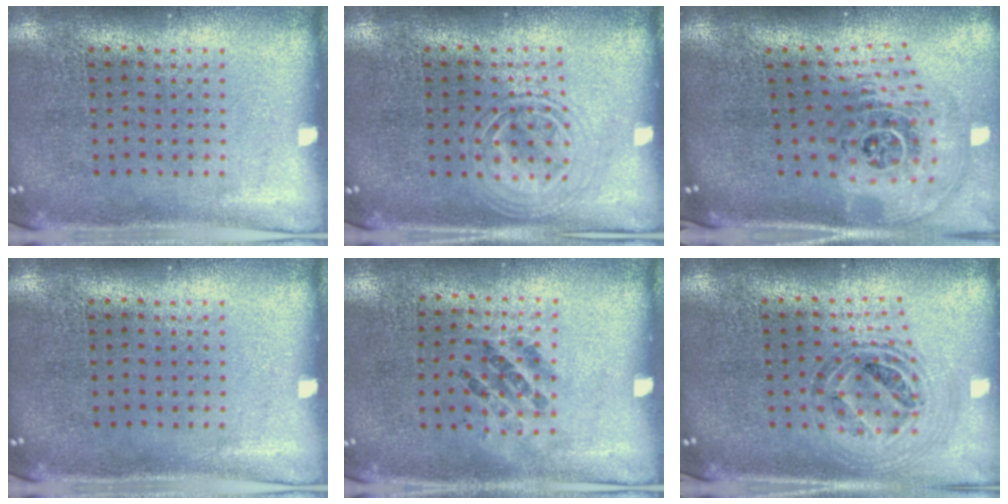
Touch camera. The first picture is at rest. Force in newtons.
{"total": 2.4, "press": 2.4, "slide": 0.3}
{"total": 2.6, "press": 1.8, "slide": 1.9}
{"total": 0.0}
{"total": 1.1, "press": 0.7, "slide": 0.9}
{"total": 0.9, "press": 0.9, "slide": 0.2}